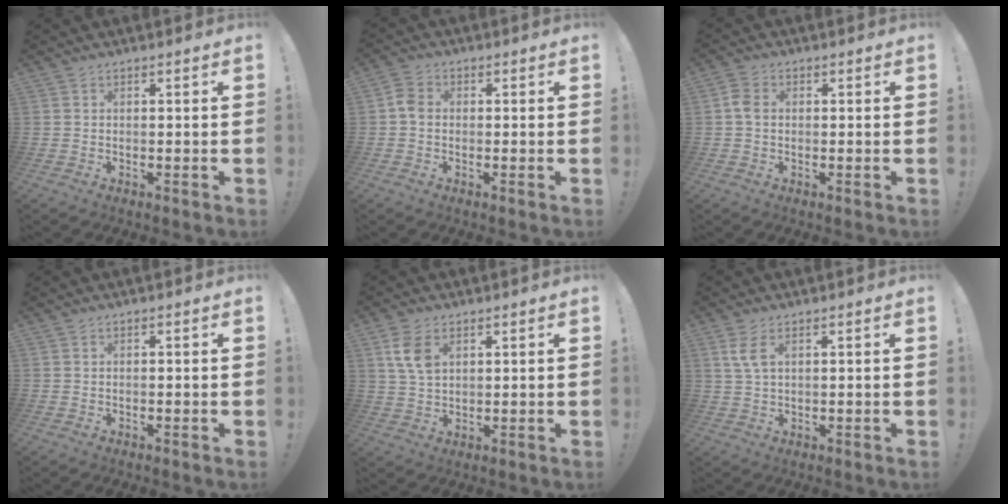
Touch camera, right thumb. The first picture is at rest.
{"total": 4.4, "force": [-0.4, 3.3, 2.8], "torque": [-0.063, 0.015, -0.003]}
{"total": 4.4, "force": [0.2, 3.2, 3.0], "torque": [-0.070, 0.012, 0.008]}
{"total": 0.0}
{"total": 7.2, "force": [3.1, 4.4, 4.9], "torque": [-0.098, -0.002, 0.060]}
{"total": 5.0, "force": [2.0, 2.1, 4.0], "torque": [-0.086, -0.001, 0.036]}